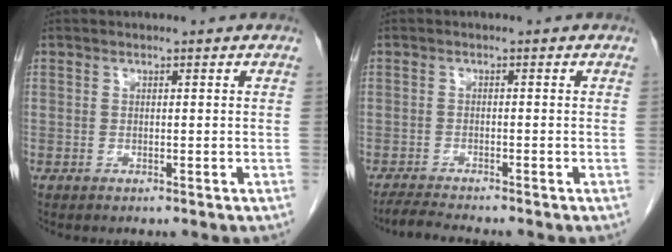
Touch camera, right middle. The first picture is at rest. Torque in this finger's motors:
{"motor_torque": [0.30, -0.26, -0.01, 0.01]}